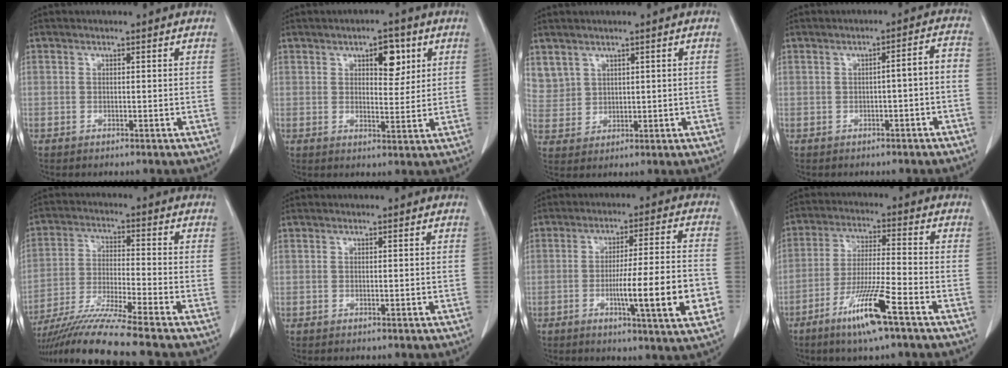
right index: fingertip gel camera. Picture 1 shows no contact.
{"total": 5.4, "force": [2.5, 2.4, 4.2], "torque": [-0.057, 0.001, 0.036]}
{"total": 6.3, "force": [3.7, 4.9, 1.1], "torque": [-0.037, 0.013, 0.091]}
{"total": 3.7, "force": [-1.4, 0.5, 3.4], "torque": [-0.041, 0.019, -0.019]}
{"total": 12.5, "force": [-10.6, -2.4, 6.2], "torque": [-0.111, -0.027, -0.187]}
{"total": 0.0}
{"total": 13.8, "force": [-3.8, 0.1, 13.2], "torque": [-0.200, -0.010, -0.061]}
{"total": 10.4, "force": [-6.0, -0.1, 8.5], "torque": [-0.166, -0.021, -0.112]}